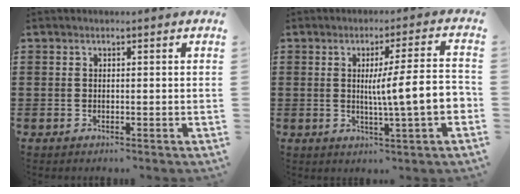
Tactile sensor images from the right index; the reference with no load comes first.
{"total": 8.7, "force": [-0.6, 0.2, 8.7], "torque": [-0.135, -0.012, -0.018]}